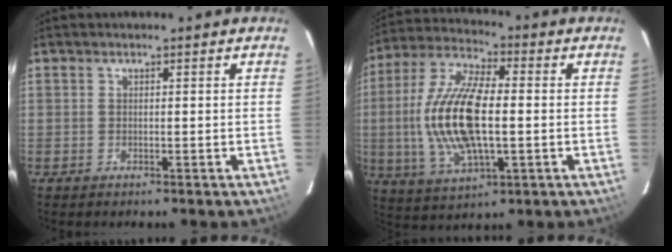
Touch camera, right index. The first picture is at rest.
{"total": 17.6, "force": [-1.0, 7.2, 16.0], "torque": [-0.331, 0.003, -0.016]}